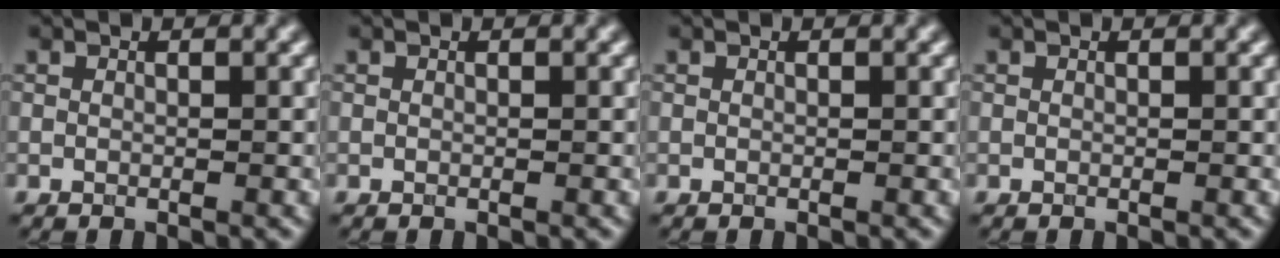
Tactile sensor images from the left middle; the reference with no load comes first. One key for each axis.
{"total": 0.0}
{"total": 0.0}
{"total": 0.0}